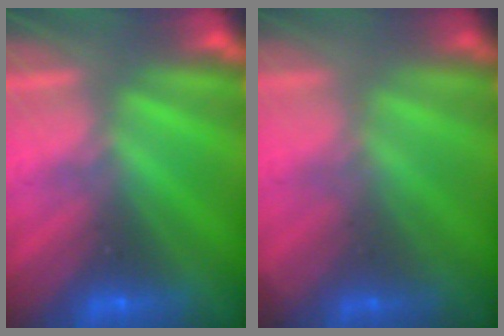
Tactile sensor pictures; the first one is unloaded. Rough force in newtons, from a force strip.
{"total": 1.8}